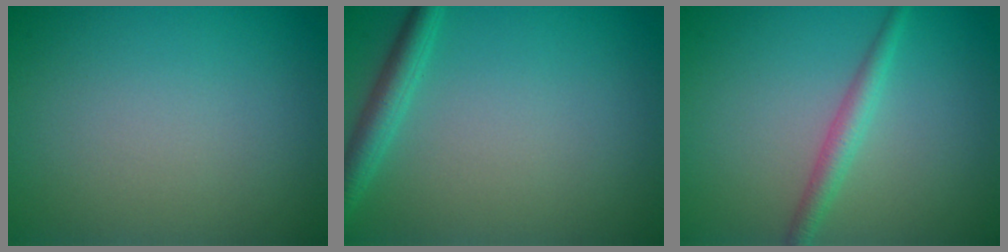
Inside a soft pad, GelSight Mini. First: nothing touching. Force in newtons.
{"total": 2.5, "press": 2.5, "slide": 0.1}
{"total": 2.1, "press": 2.1, "slide": 0.0}